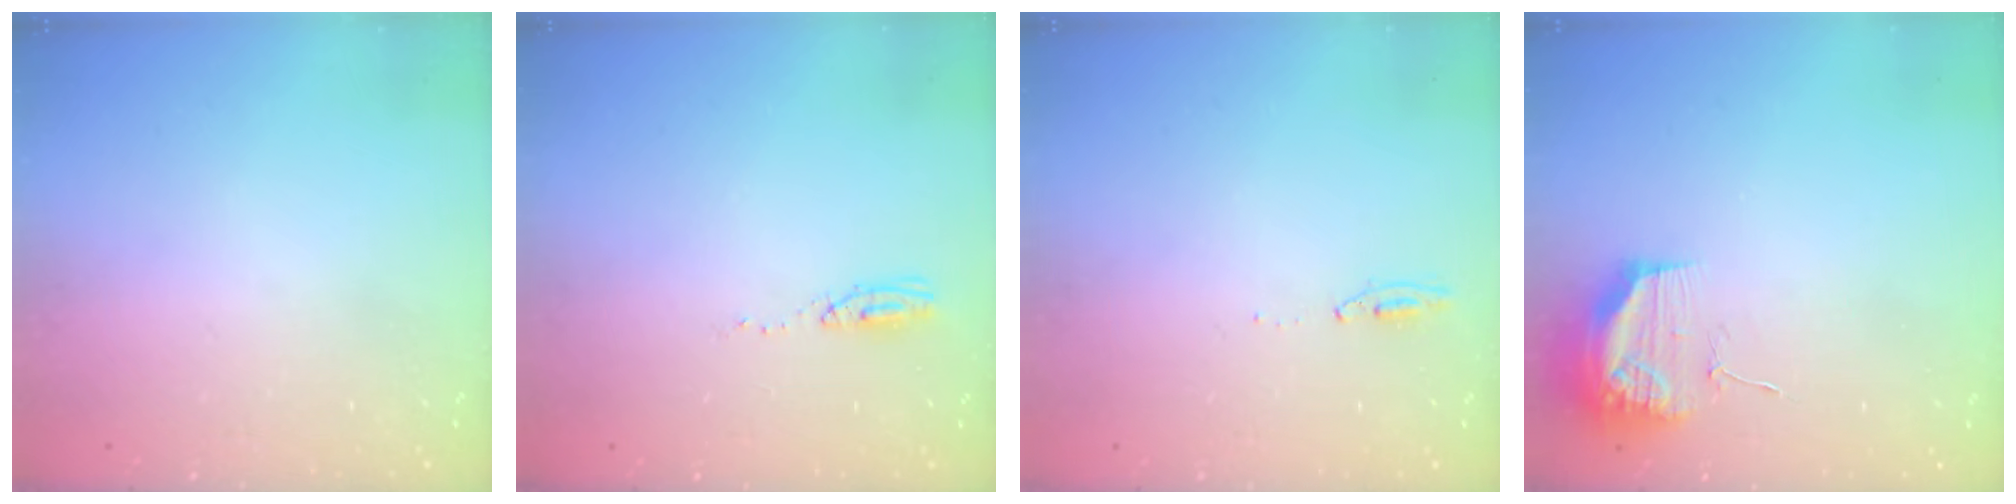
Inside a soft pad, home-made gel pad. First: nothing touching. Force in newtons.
{"total": 3.9, "press": 3.7, "slide": 1.2}
{"total": 4.3, "press": 4.1, "slide": 1.3}
{"total": 11.7, "press": 11.6, "slide": 1.0}